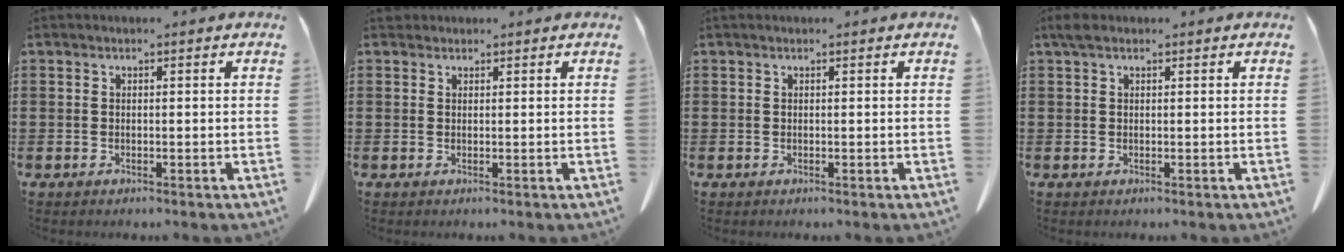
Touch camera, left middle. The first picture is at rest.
{"total": 1.0, "force": [0.9, 0.5, 0.2], "torque": [-0.007, 0.002, 0.018]}
{"total": 0.0}
{"total": 1.3, "force": [0.7, 0.7, 0.9], "torque": [-0.022, 0.004, 0.013]}